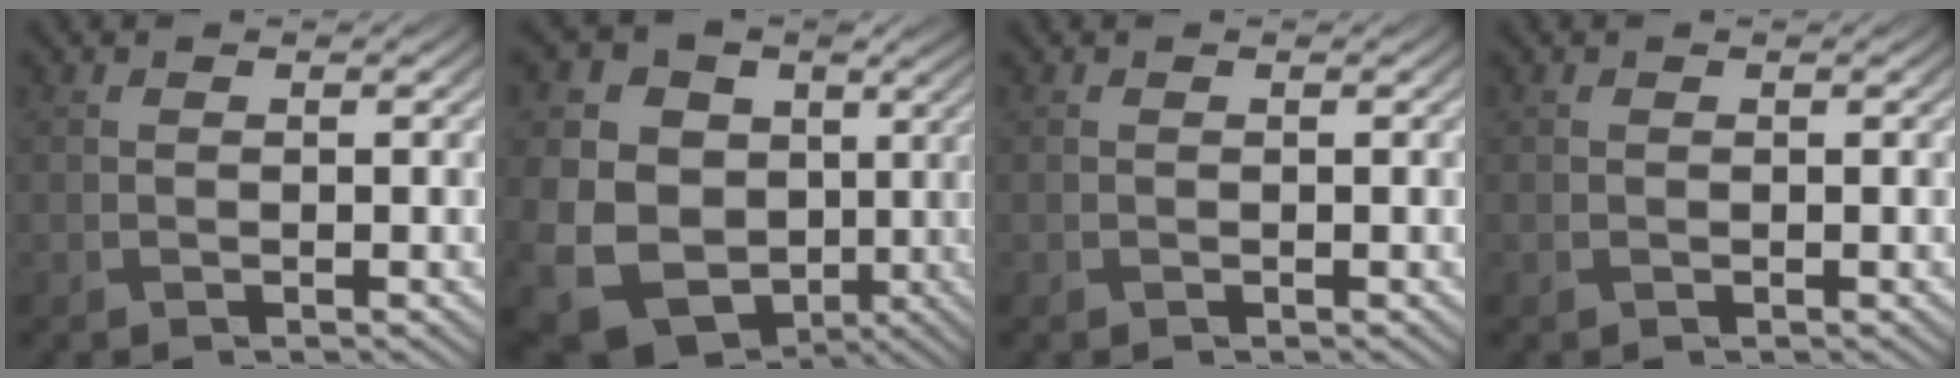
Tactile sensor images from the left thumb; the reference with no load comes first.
{"total": 20.0, "force": [2.1, 17.2, 9.9], "torque": [-0.252, 0.006, 0.053]}
{"total": 0.0}
{"total": 0.0}